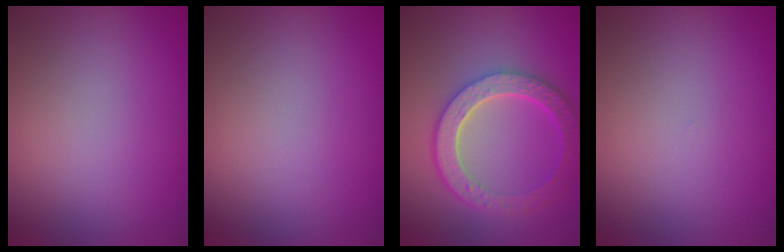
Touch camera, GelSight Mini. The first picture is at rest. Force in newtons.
{"total": 0.0}
{"total": 6.1, "press": 4.5, "slide": 4.0}
{"total": 0.0}